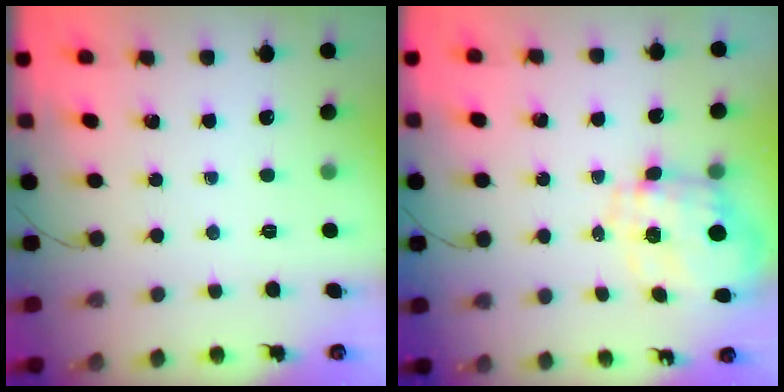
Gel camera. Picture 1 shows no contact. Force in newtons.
{"total": 4.0, "press": 3.7, "slide": 1.5}